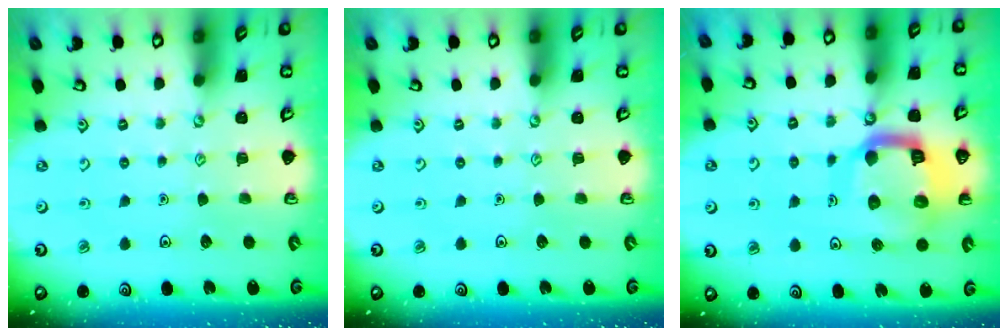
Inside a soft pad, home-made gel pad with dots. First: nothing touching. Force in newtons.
{"total": 0.0}
{"total": 16.4, "press": 16.3, "slide": 2.0}